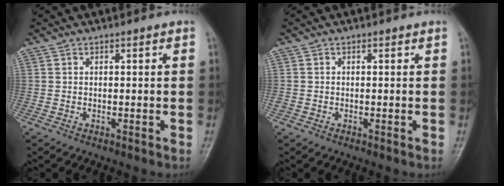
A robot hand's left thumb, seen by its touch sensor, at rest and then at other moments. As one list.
[{"total": 0.7, "force": [-0.2, 0.6, 0.2], "torque": [-0.006, 0.001, -0.007]}]